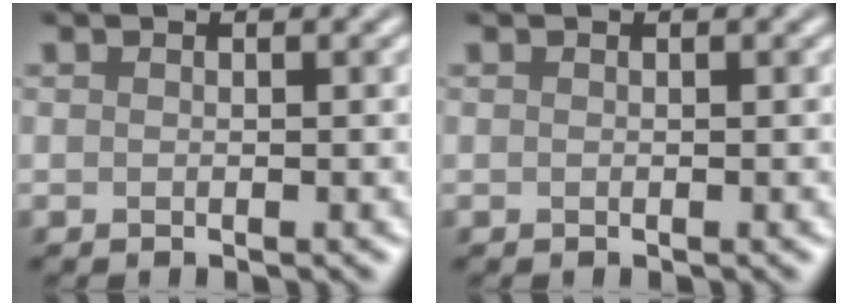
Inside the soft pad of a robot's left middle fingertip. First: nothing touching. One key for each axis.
{"total": 0.0}